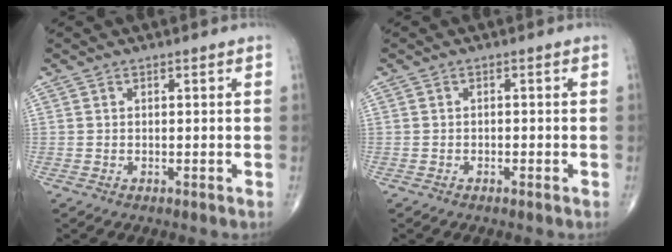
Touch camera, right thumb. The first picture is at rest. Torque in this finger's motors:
{"motor_torque": [0.42, -0.16, -0.15, -0.11, -0.03]}